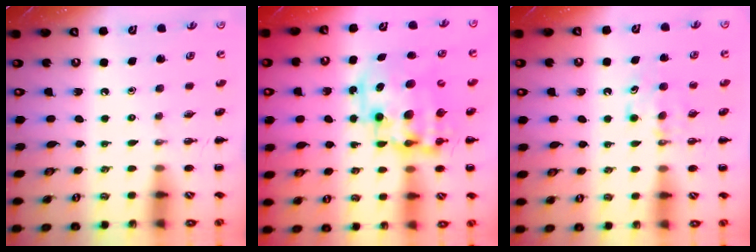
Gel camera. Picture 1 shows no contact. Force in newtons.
{"total": 13.2, "press": 12.9, "slide": 2.8}
{"total": 5.7, "press": 5.6, "slide": 1.5}